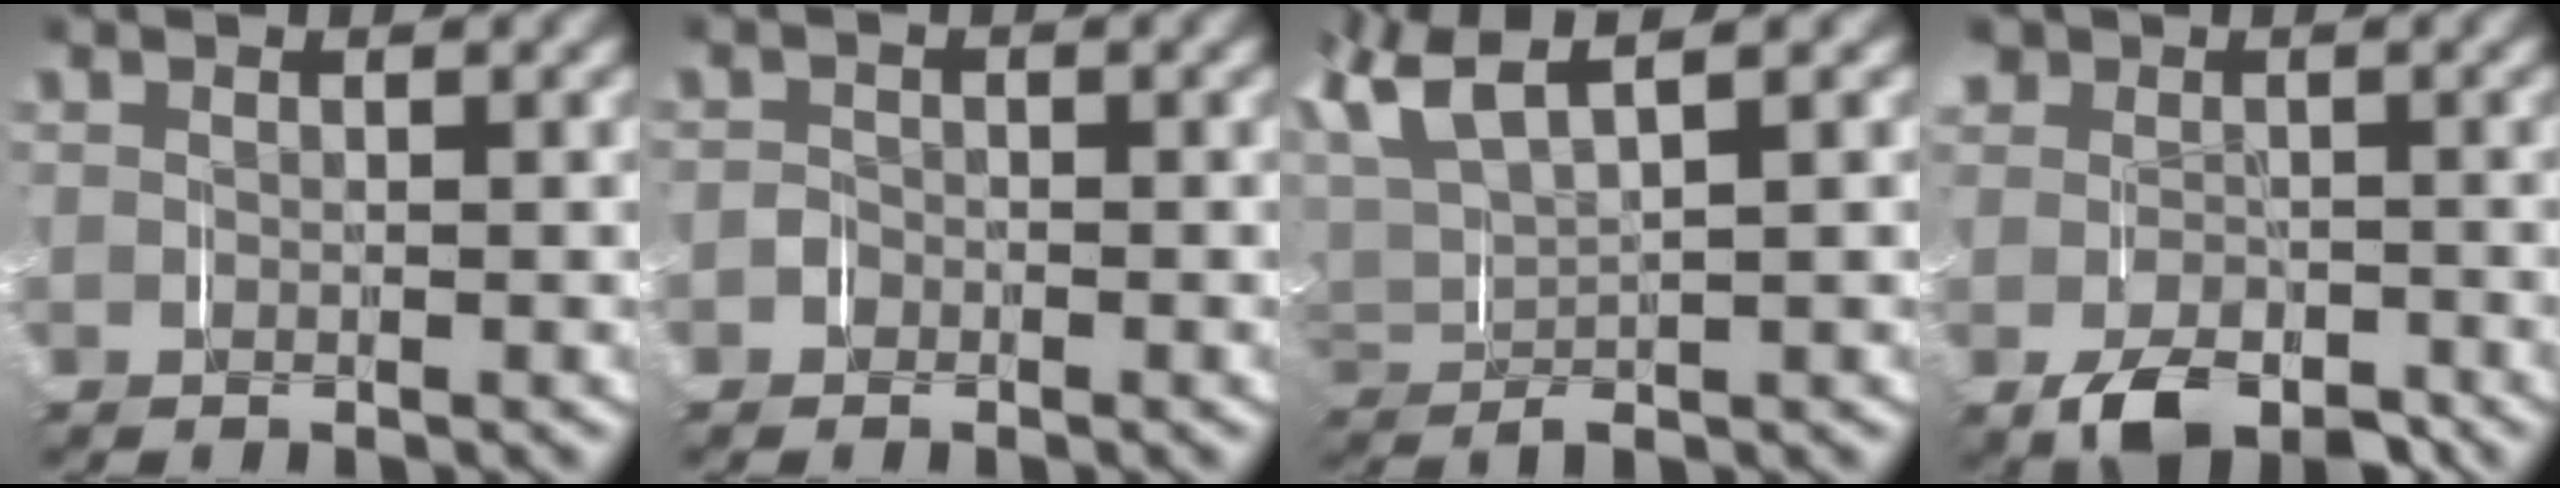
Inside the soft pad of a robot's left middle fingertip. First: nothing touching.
{"total": 0.8, "force": [-0.5, 0.6, -0.1], "torque": [-0.001, -0.002, -0.013]}
{"total": 6.4, "force": [2.9, 3.4, 4.5], "torque": [-0.117, 0.004, 0.044]}
{"total": 4.4, "force": [-1.9, 3.1, 2.5], "torque": [-0.048, -0.020, -0.023]}